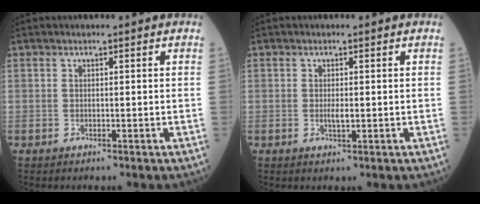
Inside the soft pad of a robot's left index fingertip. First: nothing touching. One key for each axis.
{"total": 1.4, "fx": 0.0, "fy": 0.4, "fz": 1.3, "tx": -0.027, "ty": -0.002, "tz": 0.000}